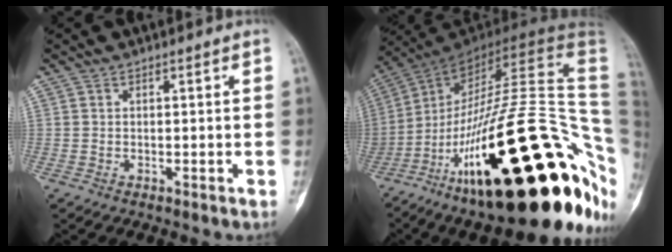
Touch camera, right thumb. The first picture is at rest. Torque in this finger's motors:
{"motor_torque": [3.76, 1.25, 2.33, -0.44, 1.05]}